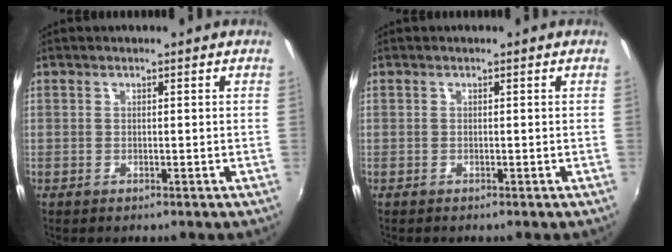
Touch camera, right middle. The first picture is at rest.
{"total": 0.0}